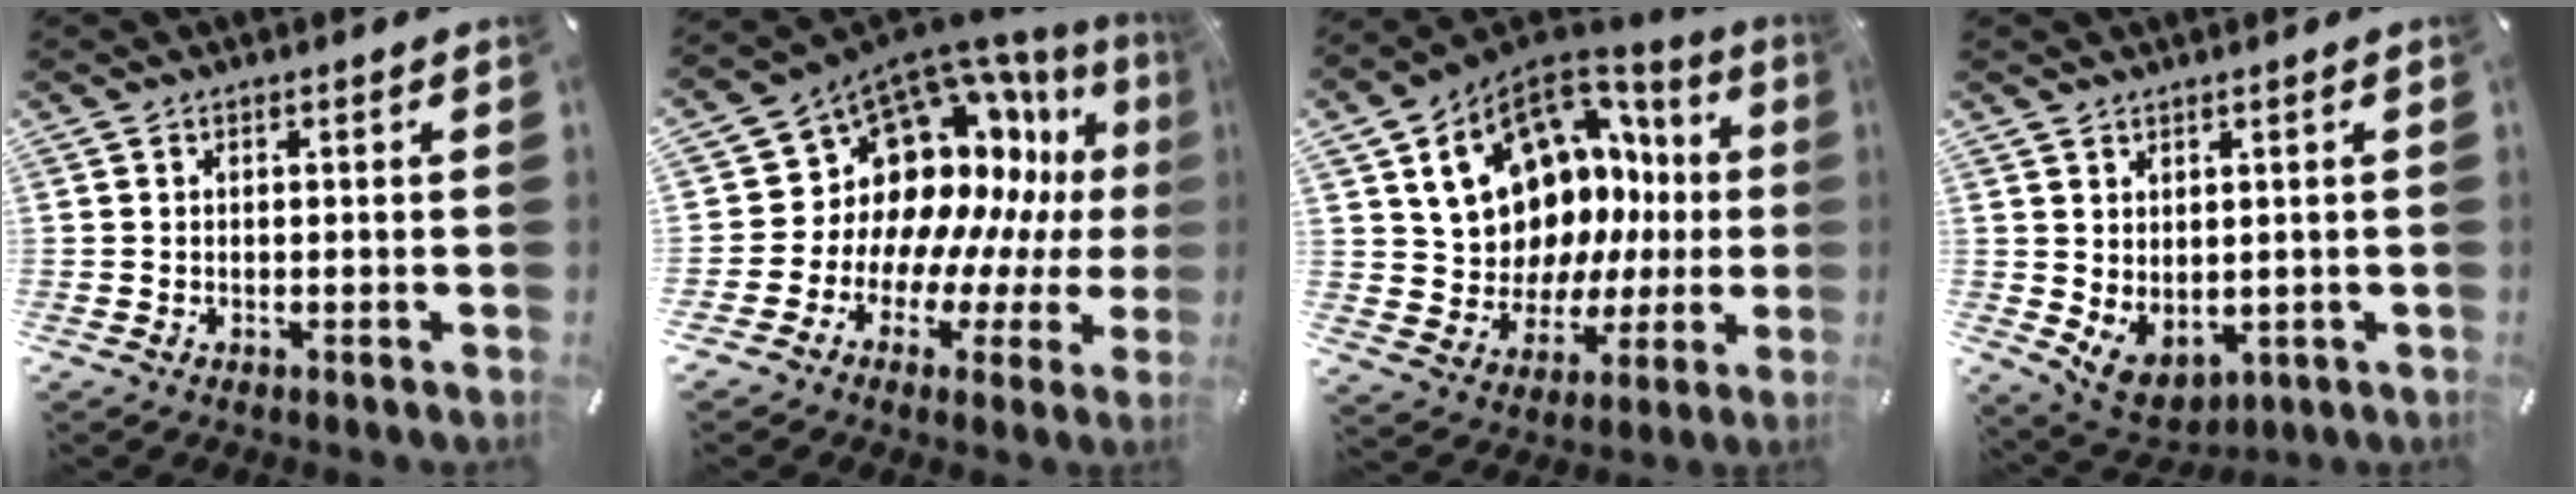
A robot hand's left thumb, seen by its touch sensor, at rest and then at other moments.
{"total": 16.2, "force": [6.5, 12.8, 7.3], "torque": [-0.123, -0.092, 0.138]}
{"total": 16.5, "force": [7.0, 12.5, 8.3], "torque": [-0.146, -0.052, 0.147]}
{"total": 4.2, "force": [0.8, 3.7, 1.8], "torque": [-0.037, -0.010, 0.021]}